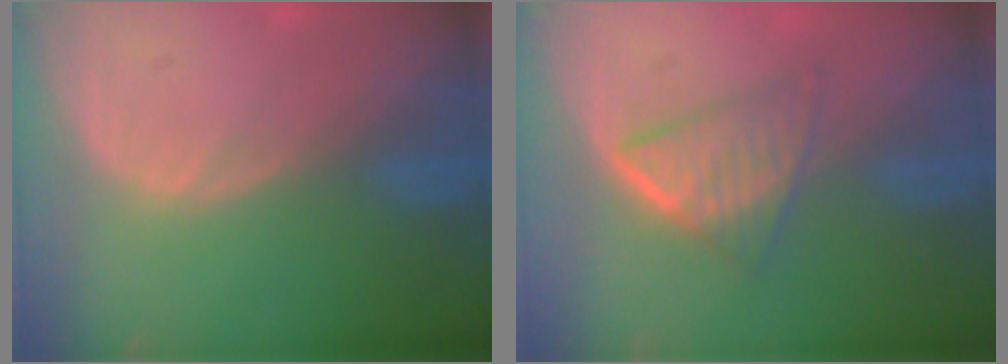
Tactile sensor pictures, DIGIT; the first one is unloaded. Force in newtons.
{"total": 5.8, "press": 5.2, "slide": 2.5}